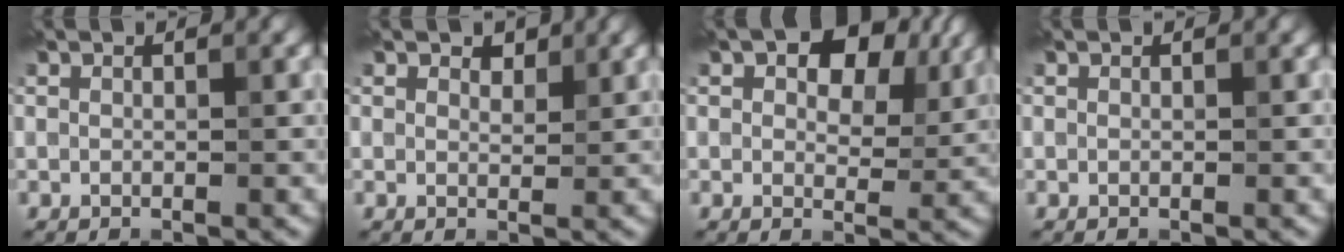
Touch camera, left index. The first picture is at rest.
{"total": 1.3, "force": [1.1, 0.7, 0.4], "torque": [-0.007, -0.002, 0.015]}
{"total": 7.3, "force": [3.3, 4.0, 5.2], "torque": [-0.071, 0.001, 0.042]}
{"total": 0.0}